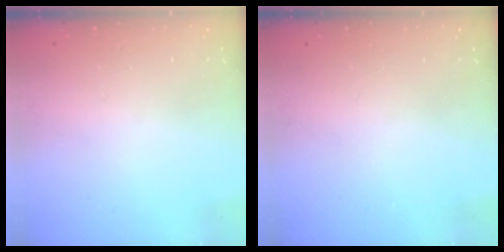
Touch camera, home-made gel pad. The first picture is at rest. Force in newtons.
{"total": 0.0}